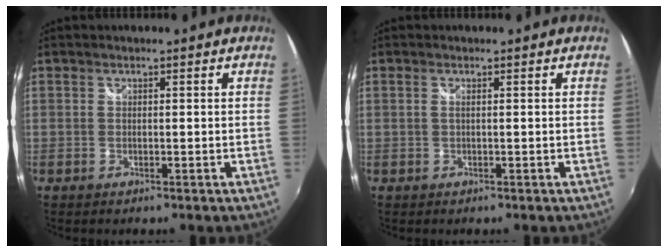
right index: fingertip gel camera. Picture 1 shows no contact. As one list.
[{"total": 0.6, "force": [0.0, -0.1, 0.6], "torque": [-0.010, 0.002, -0.003]}]